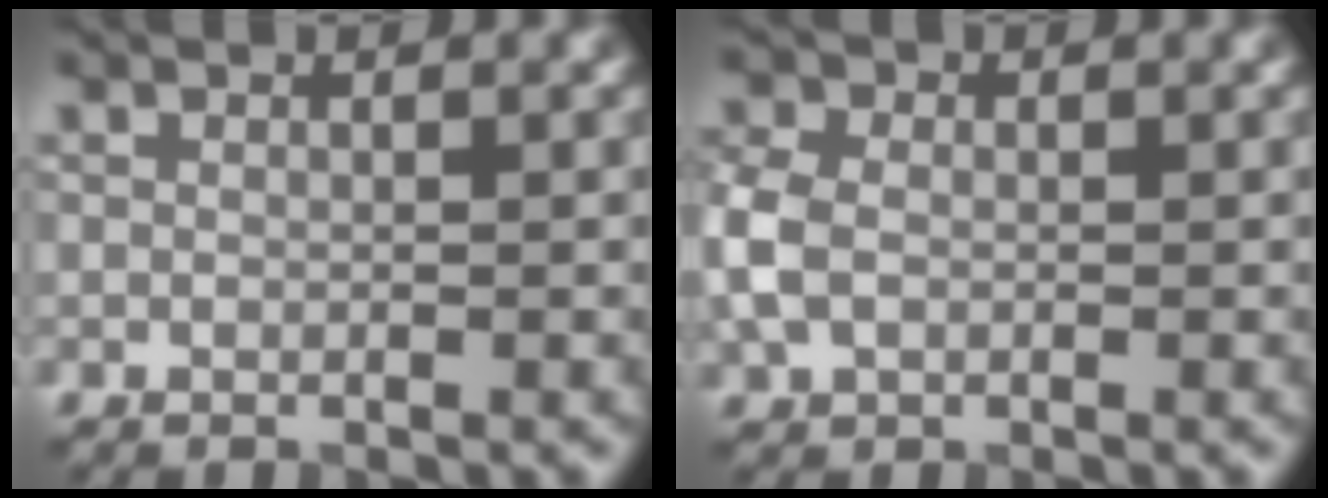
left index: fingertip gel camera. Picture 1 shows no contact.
{"total": 3.9, "force": [-0.5, 3.0, 2.5], "torque": [-0.071, 0.002, -0.016]}